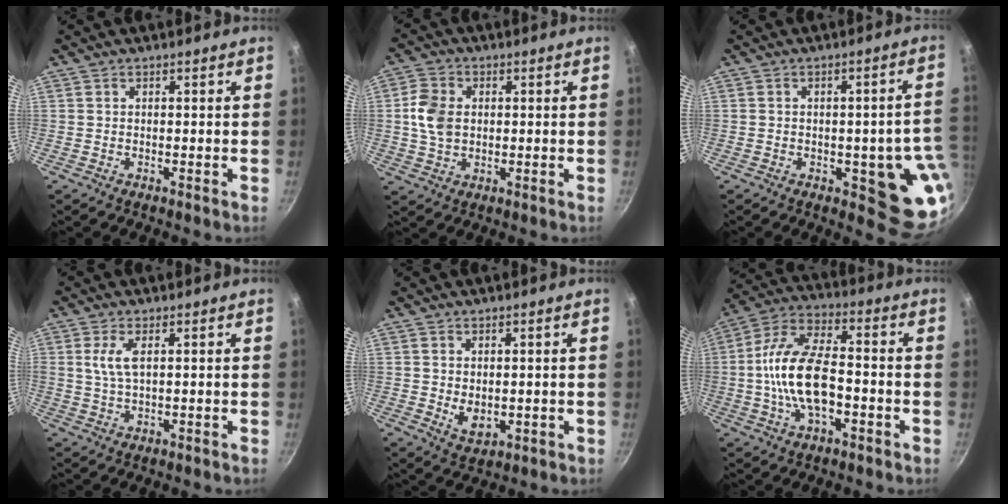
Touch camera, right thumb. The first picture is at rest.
{"total": 7.1, "force": [0.5, 5.2, 4.7], "torque": [-0.081, 0.005, 0.006]}
{"total": 12.9, "force": [-2.1, 5.4, 11.5], "torque": [-0.073, -0.003, -0.024]}
{"total": 4.0, "force": [1.1, 1.5, 3.6], "torque": [-0.081, 0.001, 0.025]}
{"total": 4.5, "force": [0.2, 3.1, 3.3], "torque": [-0.050, -0.014, 0.012]}
{"total": 15.5, "force": [-2.7, 7.9, 13.1], "torque": [-0.231, 0.039, -0.062]}